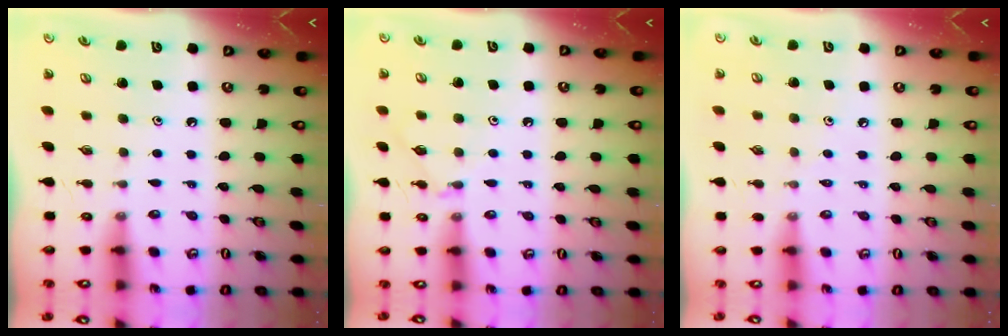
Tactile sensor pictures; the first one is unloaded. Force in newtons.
{"total": 5.0, "press": 5.0, "slide": 0.7}
{"total": 2.5, "press": 2.5, "slide": 0.5}